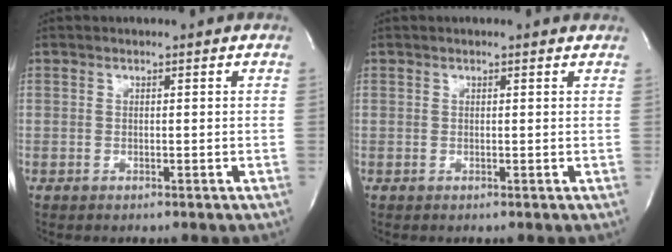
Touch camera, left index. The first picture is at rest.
{"total": 1.4, "force": [1.2, 0.2, 0.6], "torque": [-0.013, 0.008, 0.010]}